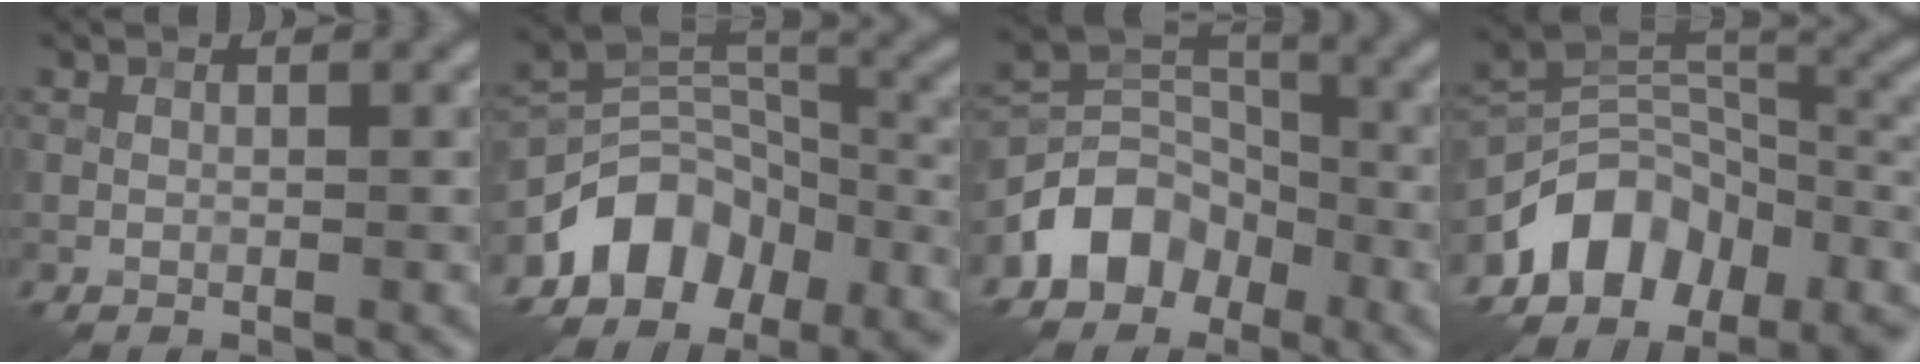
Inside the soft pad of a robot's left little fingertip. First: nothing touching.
{"total": 11.0, "force": [-6.7, 7.6, 4.5], "torque": [-0.075, 0.009, -0.112]}
{"total": 6.0, "force": [-3.5, 4.4, 2.2], "torque": [-0.021, 0.001, -0.075]}
{"total": 11.3, "force": [-6.4, 7.5, 5.6], "torque": [-0.094, 0.012, -0.112]}